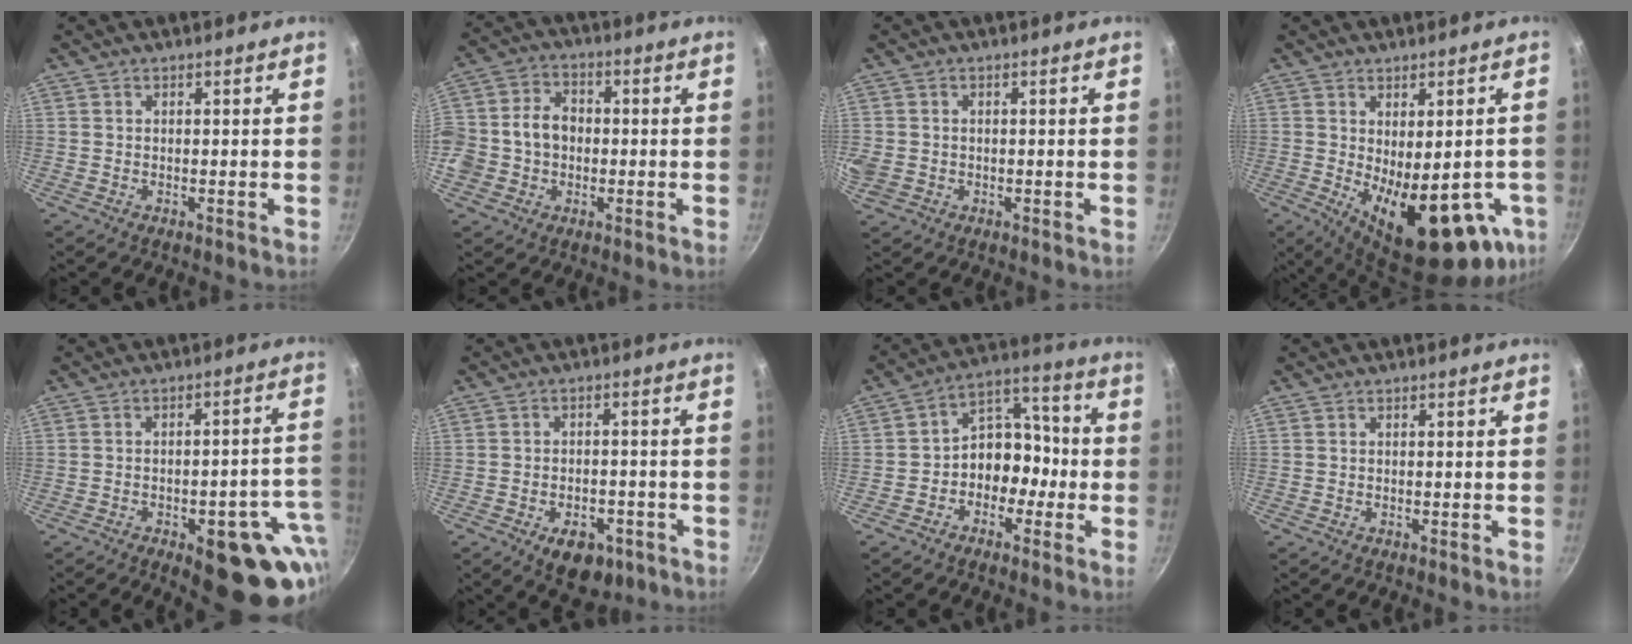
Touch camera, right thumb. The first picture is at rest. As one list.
[{"total": 11.9, "force": [-0.8, 9.8, 6.7], "torque": [-0.121, 0.032, -0.025]}, {"total": 5.3, "force": [-0.5, 4.5, 2.8], "torque": [-0.067, 0.001, -0.008]}, {"total": 20.1, "force": [-4.7, 9.1, 17.3], "torque": [-0.209, -0.033, -0.040]}, {"total": 17.6, "force": [-5.8, 7.0, 15.0], "torque": [-0.132, 0.021, -0.069]}, {"total": 9.0, "force": [-4.4, 5.4, 5.7], "torque": [-0.049, 0.019, -0.052]}, {"total": 9.9, "force": [-3.0, 7.8, 5.4], "torque": [-0.020, 0.065, -0.060]}, {"total": 0.0}]